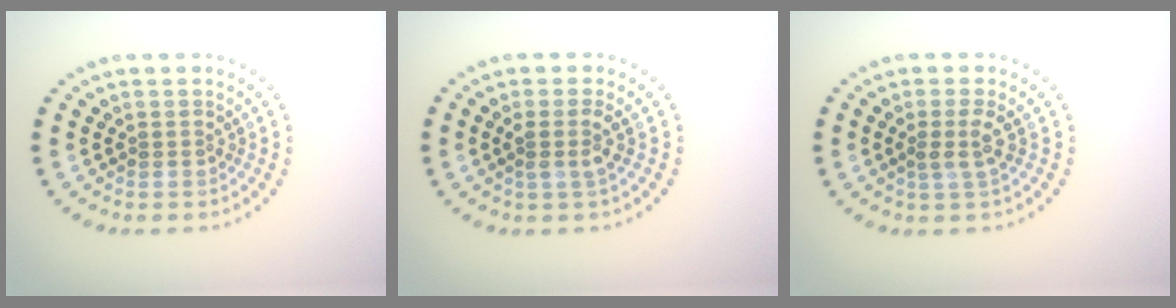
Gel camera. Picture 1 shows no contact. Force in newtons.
{"total": 1.7, "press": 1.3, "slide": 1.1}
{"total": 1.8, "press": 1.4, "slide": 1.2}